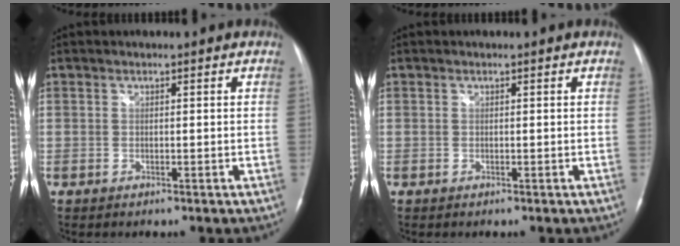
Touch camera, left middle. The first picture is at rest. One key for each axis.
{"total": 0.0}